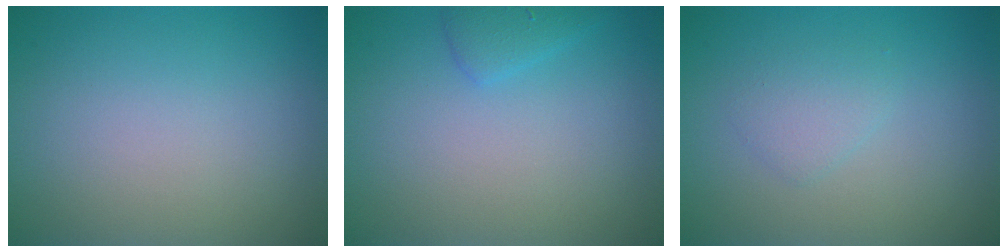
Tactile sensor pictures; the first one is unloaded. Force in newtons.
{"total": 1.4, "press": 1.4, "slide": 0.1}
{"total": 1.4, "press": 1.4, "slide": 0.1}